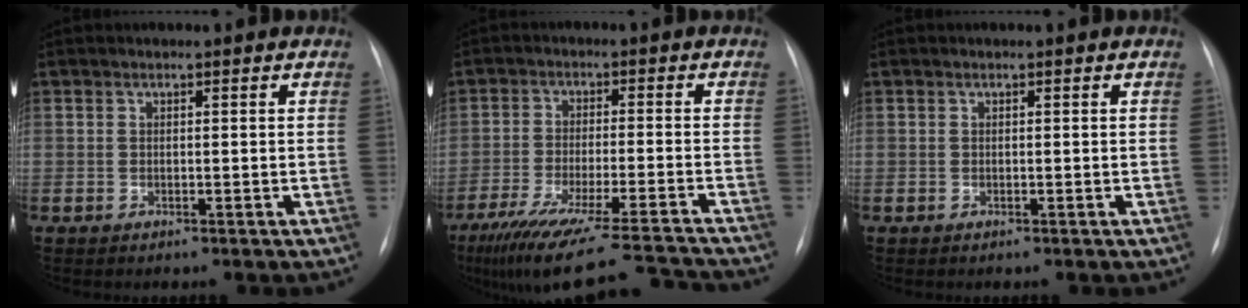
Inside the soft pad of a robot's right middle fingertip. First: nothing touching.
{"total": 20.9, "force": [-18.8, 0.1, 9.1], "torque": [-0.126, -0.039, -0.275]}
{"total": 0.0}